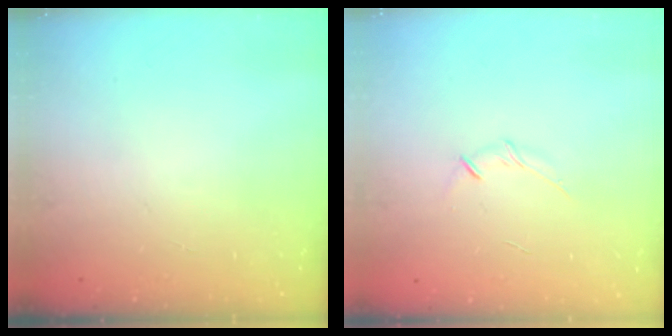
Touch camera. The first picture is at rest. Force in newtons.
{"total": 3.5, "press": 3.3, "slide": 1.0}